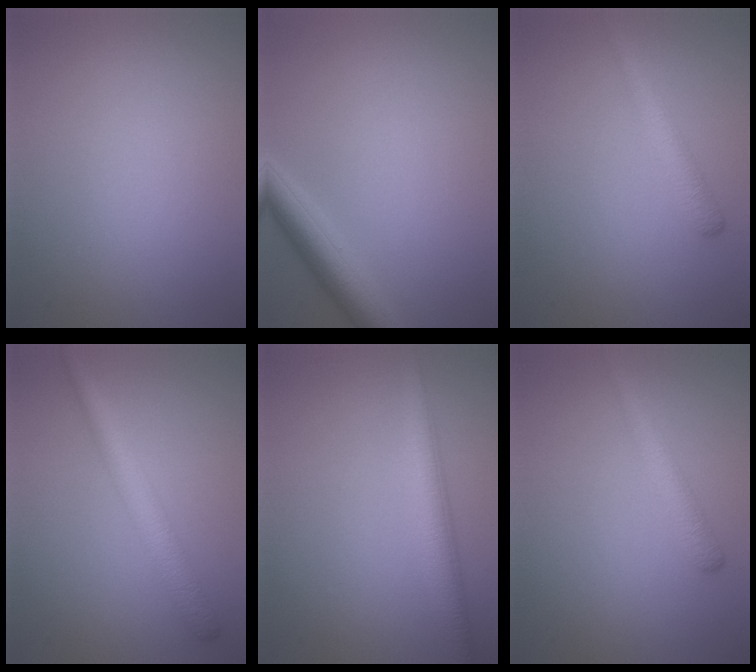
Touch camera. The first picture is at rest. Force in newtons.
{"total": 3.9, "press": 3.9, "slide": 0.2}
{"total": 2.3, "press": 2.3, "slide": 0.0}
{"total": 3.4, "press": 3.4, "slide": 0.1}
{"total": 4.0, "press": 4.0, "slide": 0.1}
{"total": 2.3, "press": 2.3, "slide": 0.0}